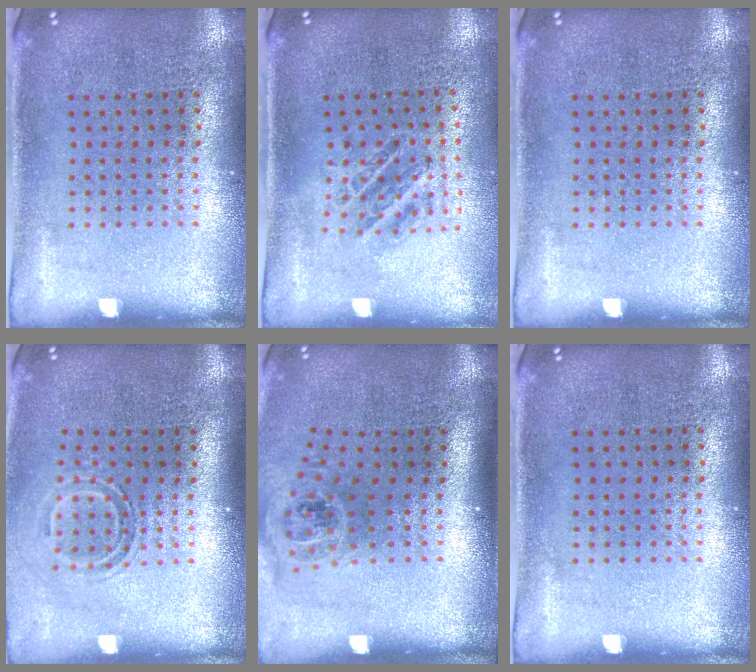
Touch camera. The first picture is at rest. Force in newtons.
{"total": 1.0, "press": 1.0, "slide": 0.1}
{"total": 0.0}
{"total": 1.6, "press": 1.1, "slide": 1.2}
{"total": 1.3, "press": 1.0, "slide": 0.8}
{"total": 0.0}